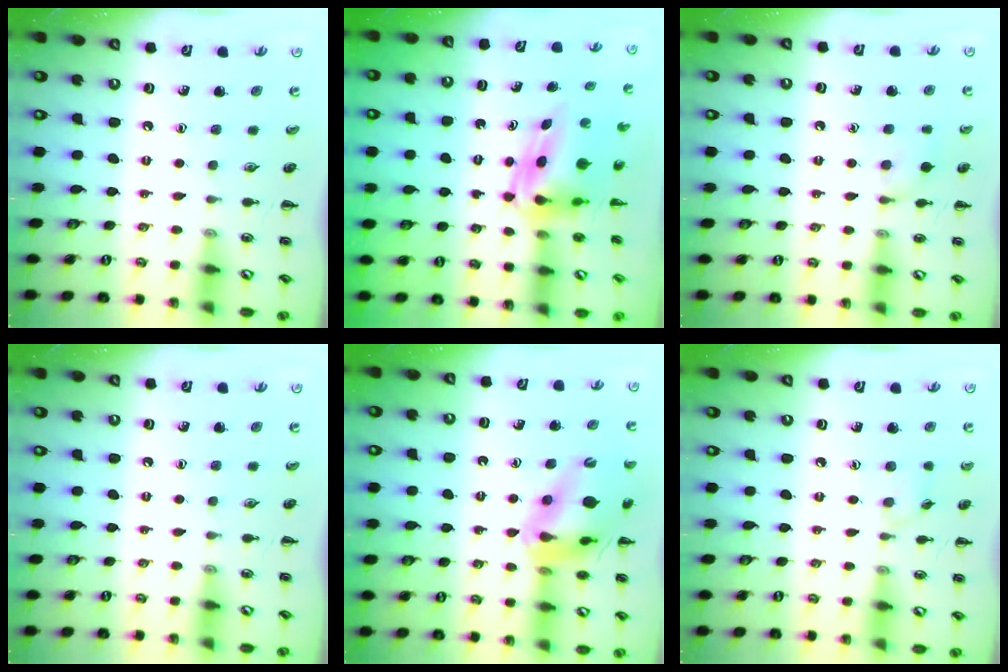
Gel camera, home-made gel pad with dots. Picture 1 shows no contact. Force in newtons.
{"total": 7.0, "press": 6.8, "slide": 1.5}
{"total": 6.6, "press": 6.4, "slide": 1.5}
{"total": 0.0}
{"total": 16.0, "press": 15.7, "slide": 2.7}
{"total": 3.4, "press": 3.3, "slide": 0.9}